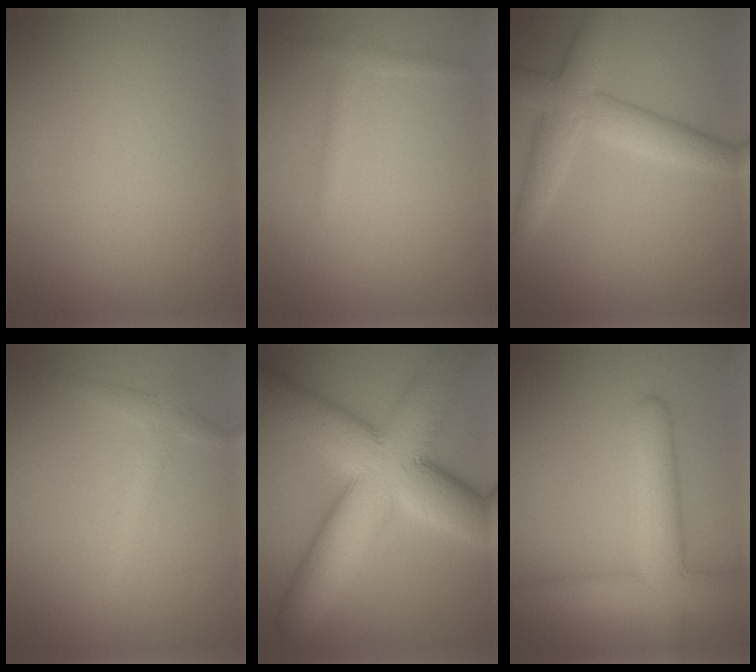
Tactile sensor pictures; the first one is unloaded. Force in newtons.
{"total": 1.1, "press": 1.1, "slide": 0.0}
{"total": 4.9, "press": 4.8, "slide": 0.2}
{"total": 1.9, "press": 1.9, "slide": 0.1}
{"total": 14.4, "press": 14.4, "slide": 0.6}
{"total": 6.8, "press": 6.8, "slide": 0.4}